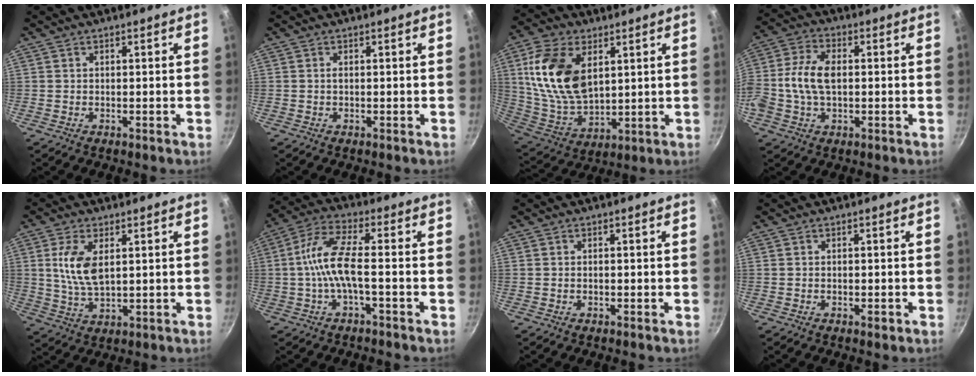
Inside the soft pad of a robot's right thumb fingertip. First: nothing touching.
{"total": 0.6, "force": [0.0, 0.3, 0.5], "torque": [-0.010, 0.002, -0.001]}
{"total": 18.0, "force": [5.1, 10.8, 13.4], "torque": [-0.241, -0.018, 0.109]}
{"total": 9.6, "force": [-0.1, 6.0, 7.5], "torque": [-0.152, 0.022, -0.014]}
{"total": 8.6, "force": [2.0, 4.3, 7.1], "torque": [-0.138, -0.010, 0.042]}
{"total": 9.2, "force": [-1.7, 2.7, 8.6], "torque": [-0.191, 0.029, -0.046]}
{"total": 0.5, "force": [-0.2, 0.3, 0.3], "torque": [-0.005, 0.003, -0.003]}
{"total": 1.2, "force": [-0.5, 0.6, 1.0], "torque": [-0.015, 0.002, -0.009]}